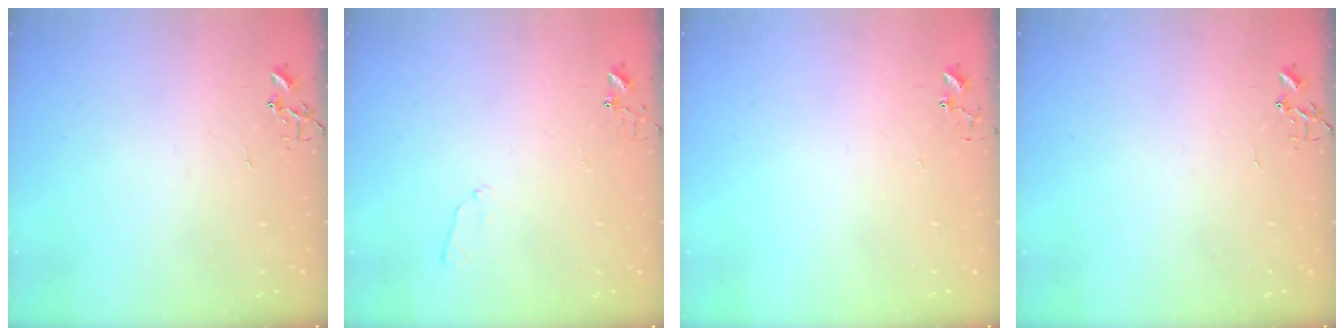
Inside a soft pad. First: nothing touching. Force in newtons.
{"total": 5.0, "press": 5.0, "slide": 0.7}
{"total": 3.1, "press": 3.1, "slide": 0.3}
{"total": 0.0}